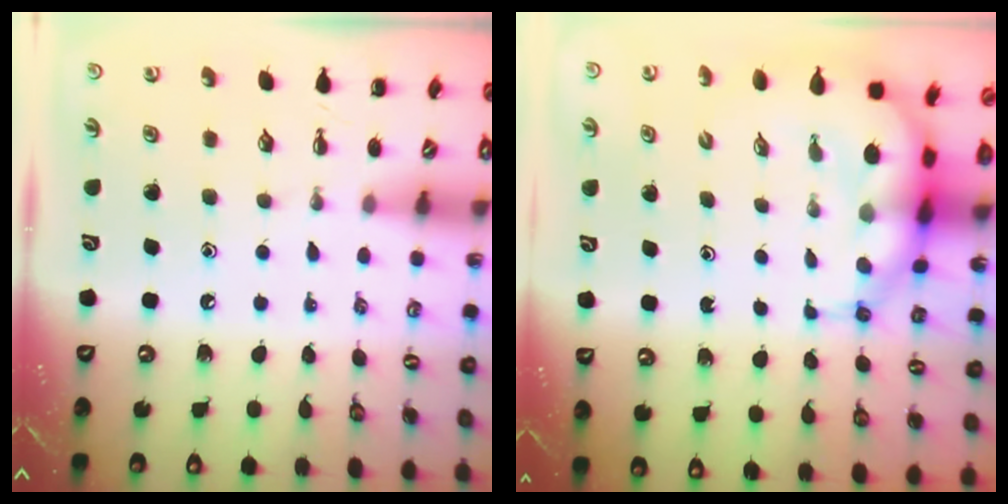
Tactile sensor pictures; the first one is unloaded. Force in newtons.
{"total": 8.7, "press": 8.3, "slide": 2.5}